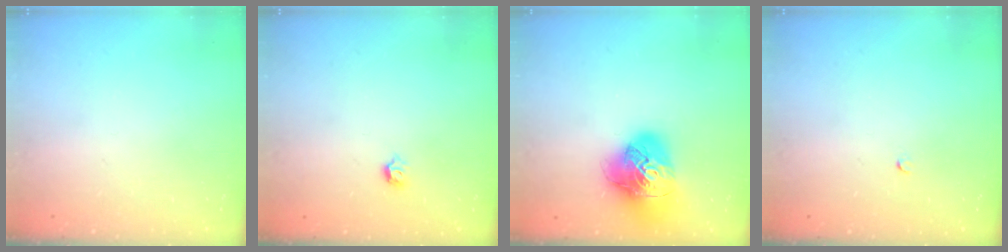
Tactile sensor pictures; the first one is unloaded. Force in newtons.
{"total": 3.2, "press": 3.1, "slide": 0.7}
{"total": 18.2, "press": 18.0, "slide": 2.2}
{"total": 2.0, "press": 2.0, "slide": 0.3}